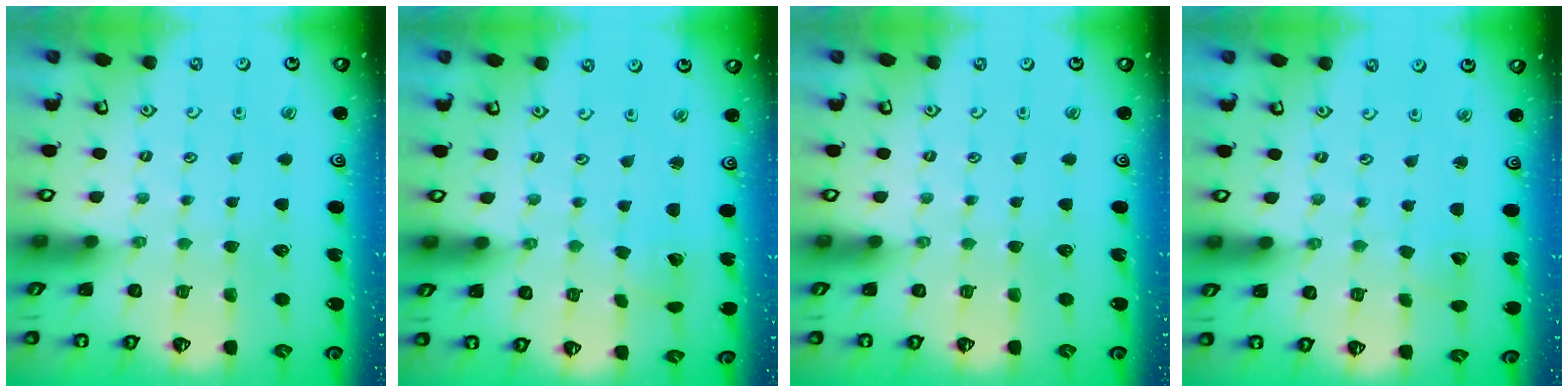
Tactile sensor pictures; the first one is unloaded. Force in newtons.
{"total": 2.3, "press": 2.3, "slide": 0.1}
{"total": 0.0}
{"total": 2.6, "press": 2.6, "slide": 0.3}